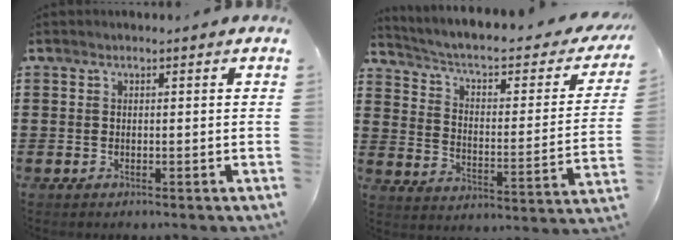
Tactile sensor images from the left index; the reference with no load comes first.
{"total": 4.9, "force": [3.3, 1.3, 3.4], "torque": [-0.083, -0.027, 0.047]}